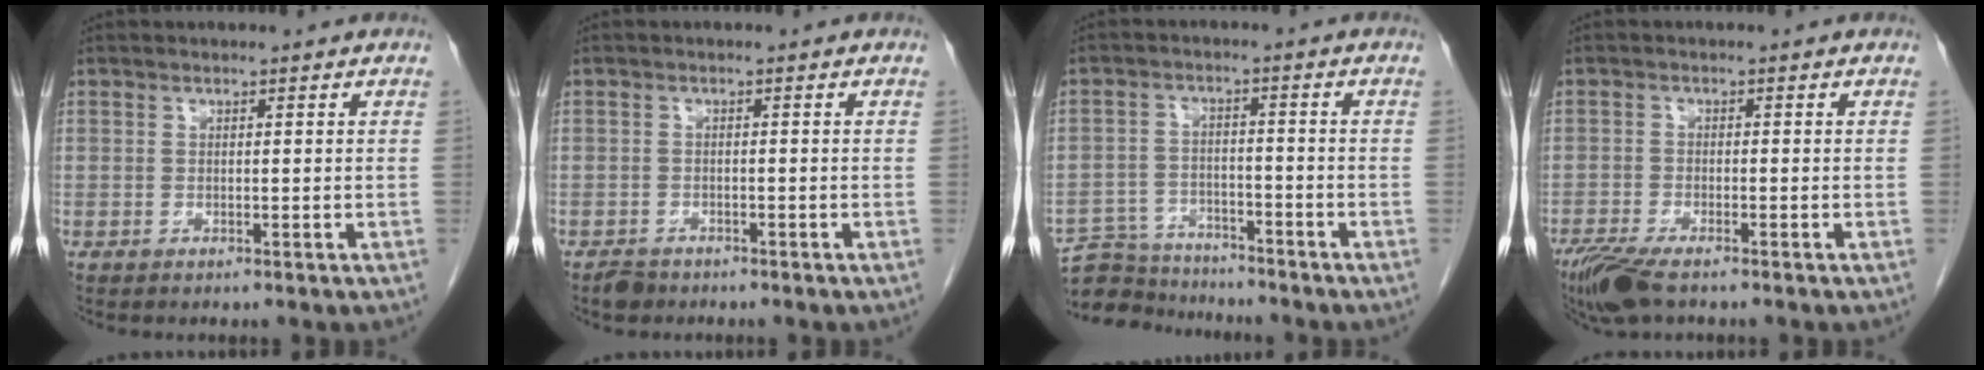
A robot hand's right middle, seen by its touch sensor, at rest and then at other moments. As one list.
[{"total": 2.0, "force": [-1.6, 1.1, 0.5], "torque": [-0.015, 0.001, -0.024]}, {"total": 7.3, "force": [-6.9, 2.3, 0.6], "torque": [-0.010, 0.008, -0.116]}, {"total": 6.4, "force": [-4.8, 1.5, 4.1], "torque": [-0.080, -0.016, -0.086]}]